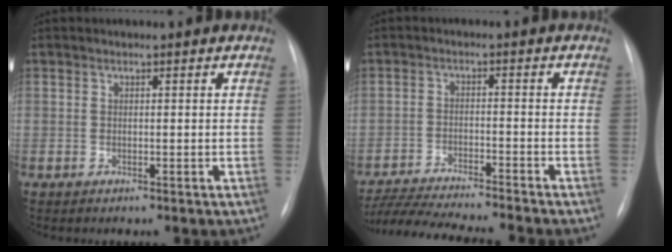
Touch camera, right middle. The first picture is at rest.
{"total": 14.4, "force": [-13.2, -0.4, 5.7], "torque": [-0.095, -0.016, -0.210]}